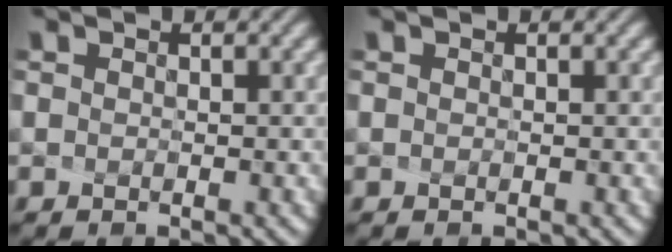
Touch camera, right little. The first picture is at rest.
{"total": 0.0}